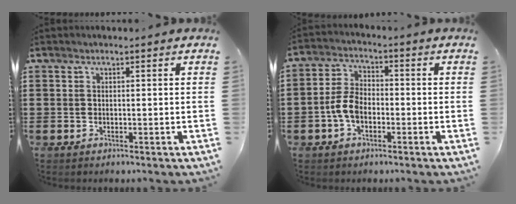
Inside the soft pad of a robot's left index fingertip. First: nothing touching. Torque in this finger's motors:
{"motor_torque": [1.39, 0.41, 0.44, 0.08]}